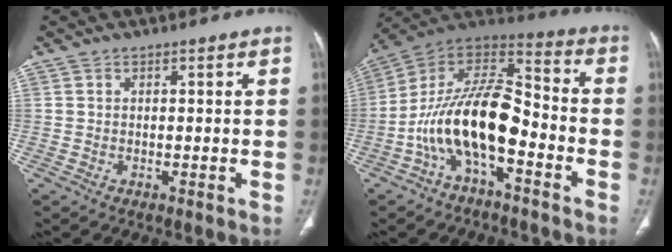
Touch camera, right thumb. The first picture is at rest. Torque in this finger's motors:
{"motor_torque": [0.97, 0.91, 1.94, -0.83, 0.37]}